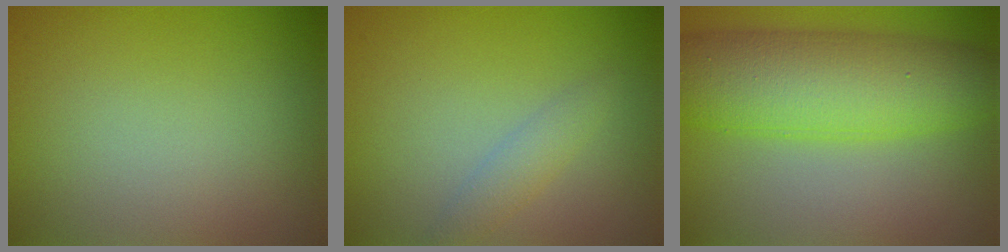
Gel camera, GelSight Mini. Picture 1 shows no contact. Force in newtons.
{"total": 1.6, "press": 1.6, "slide": 0.1}
{"total": 9.5, "press": 9.5, "slide": 0.3}